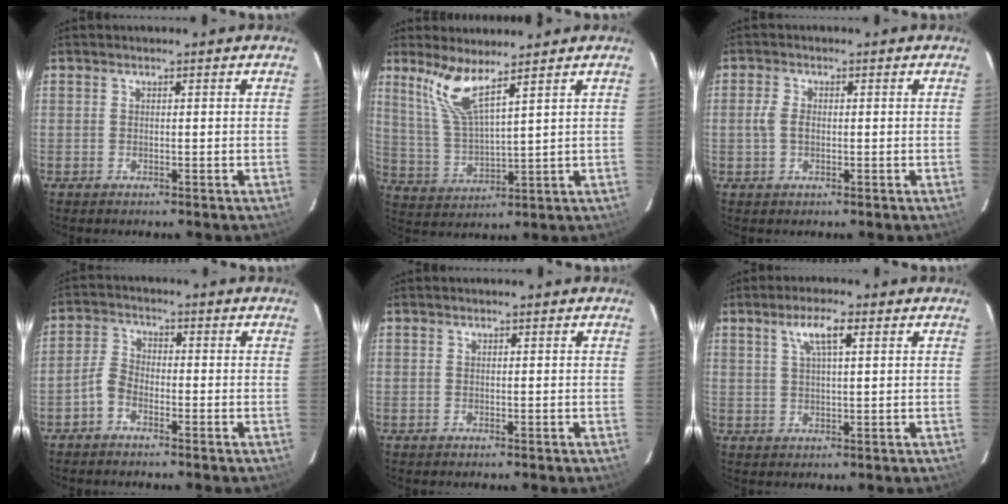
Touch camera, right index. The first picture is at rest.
{"total": 8.1, "force": [5.7, 0.7, 5.7], "torque": [-0.117, -0.005, 0.127]}
{"total": 2.9, "force": [-0.3, 1.7, 2.3], "torque": [-0.050, 0.007, -0.005]}
{"total": 3.4, "force": [-2.2, 1.9, 1.8], "torque": [-0.042, 0.015, -0.047]}
{"total": 0.0}
{"total": 4.9, "force": [2.3, 1.0, 4.2], "torque": [-0.080, 0.007, 0.041]}